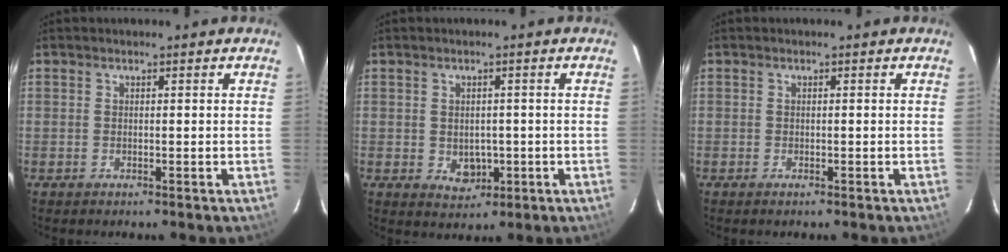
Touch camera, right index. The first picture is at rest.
{"total": 4.1, "force": [-0.7, 3.5, 2.1], "torque": [-0.037, -0.003, 0.002]}
{"total": 0.5, "force": [-0.4, 0.1, 0.3], "torque": [-0.007, 0.000, -0.008]}